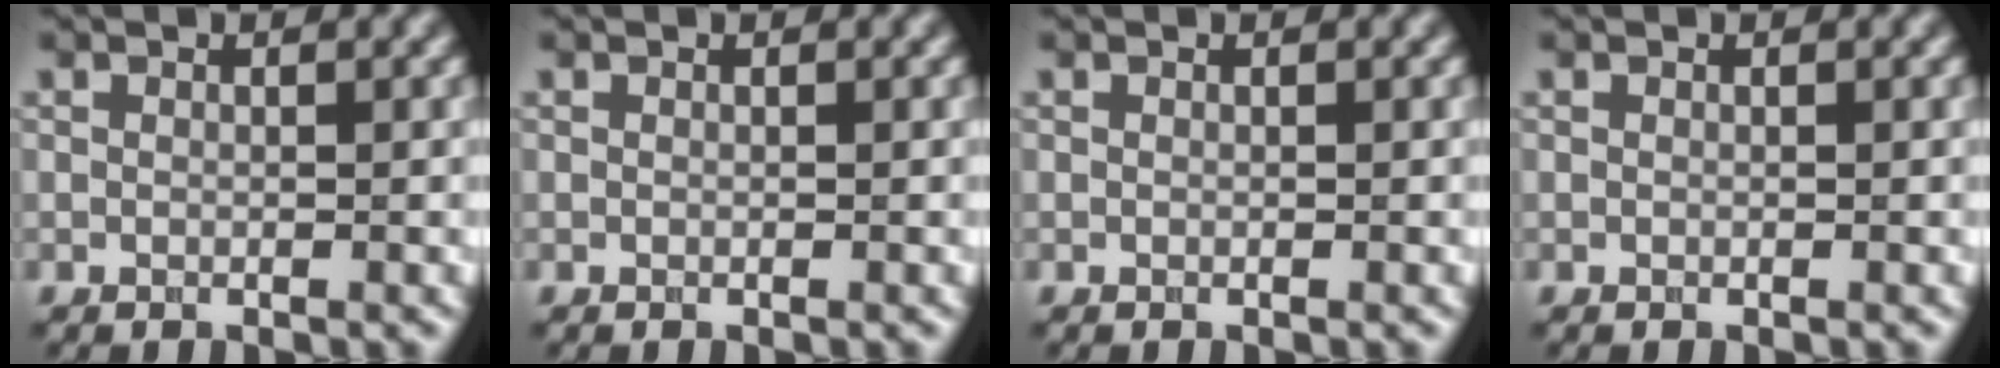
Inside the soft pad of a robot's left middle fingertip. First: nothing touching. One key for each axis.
{"total": 0.0}
{"total": 0.0}
{"total": 0.0}